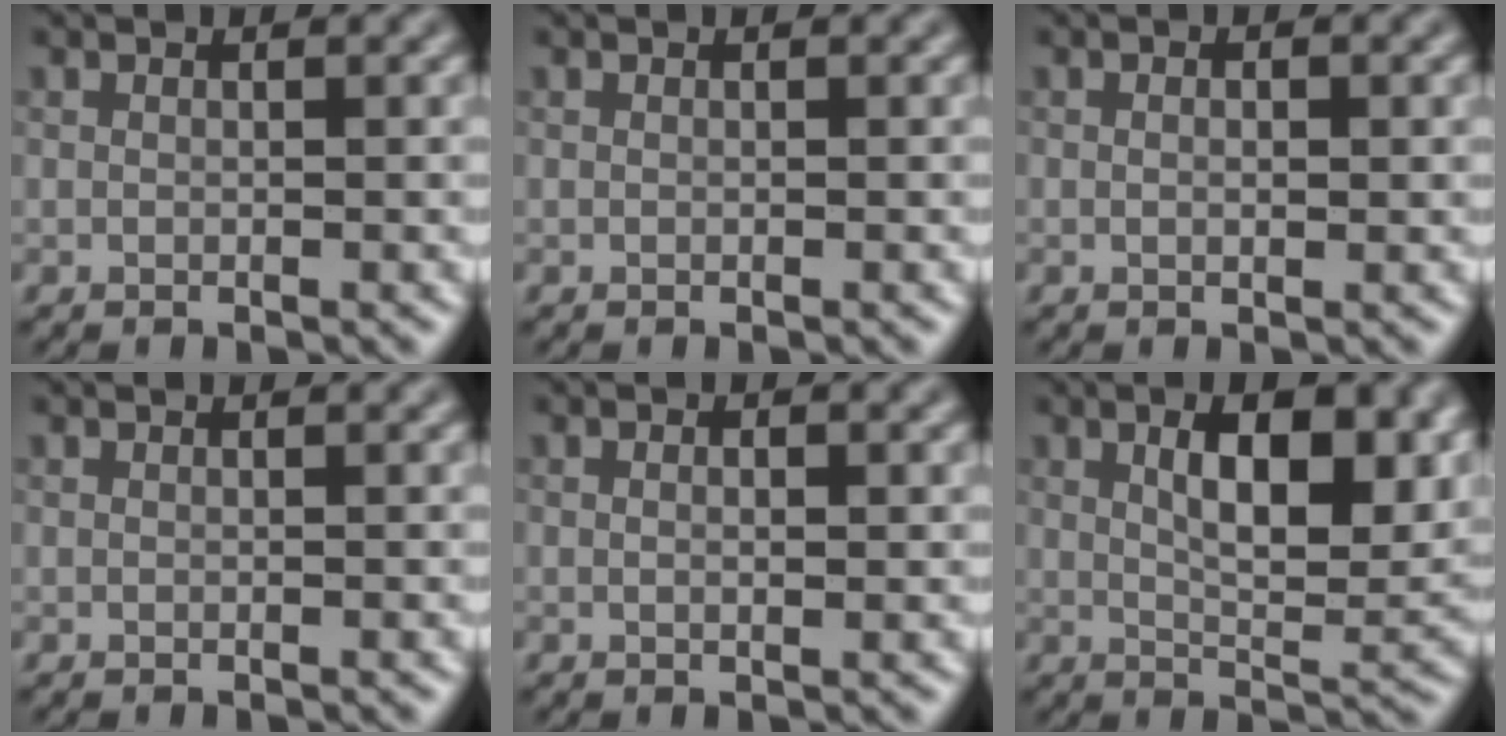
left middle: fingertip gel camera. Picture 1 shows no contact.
{"total": 0.0}
{"total": 0.7, "force": [-0.6, -0.2, 0.3], "torque": [-0.009, -0.001, 0.008]}
{"total": 0.0}
{"total": 0.8, "force": [-0.5, -0.1, 0.6], "torque": [-0.010, -0.002, 0.009]}
{"total": 7.7, "force": [2.1, 2.9, 6.8], "torque": [-0.111, -0.001, 0.049]}